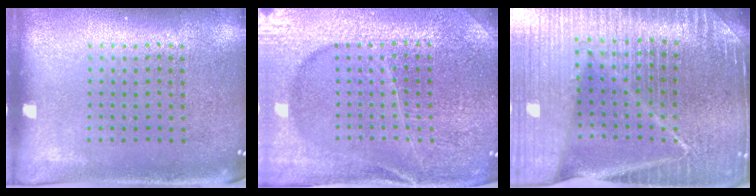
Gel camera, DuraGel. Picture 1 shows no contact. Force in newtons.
{"total": 4.4, "press": 4.2, "slide": 1.4}
{"total": 5.5, "press": 5.0, "slide": 2.3}